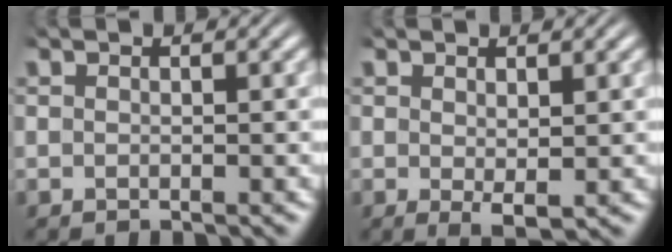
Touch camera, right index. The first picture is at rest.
{"total": 1.7, "force": [-0.1, 0.5, 1.6], "torque": [-0.026, -0.014, 0.007]}